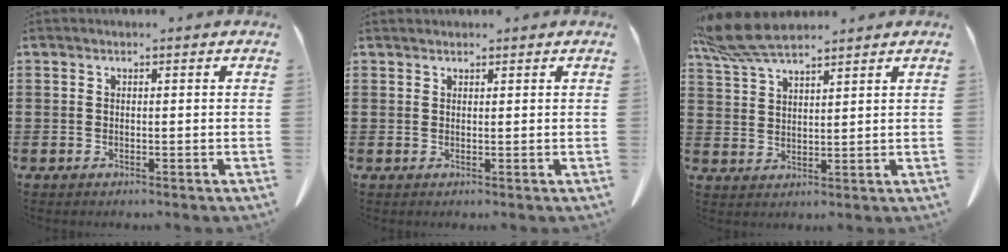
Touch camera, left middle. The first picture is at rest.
{"total": 0.9, "force": [0.8, 0.3, 0.0], "torque": [-0.003, -0.001, 0.018]}
{"total": 7.3, "force": [6.1, 1.5, 3.7], "torque": [-0.089, -0.006, 0.117]}